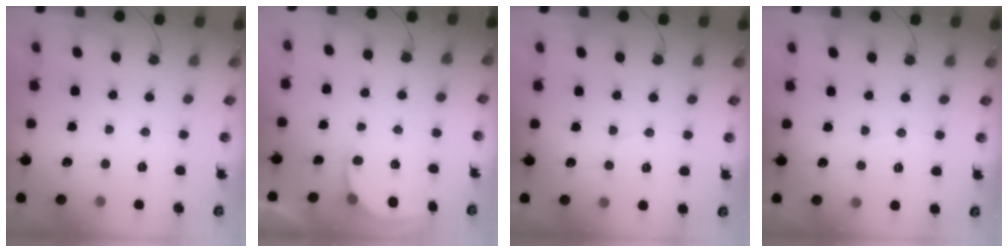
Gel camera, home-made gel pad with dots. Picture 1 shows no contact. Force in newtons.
{"total": 2.9, "press": 2.9, "slide": 0.2}
{"total": 4.7, "press": 4.6, "slide": 0.5}
{"total": 2.9, "press": 2.7, "slide": 1.1}